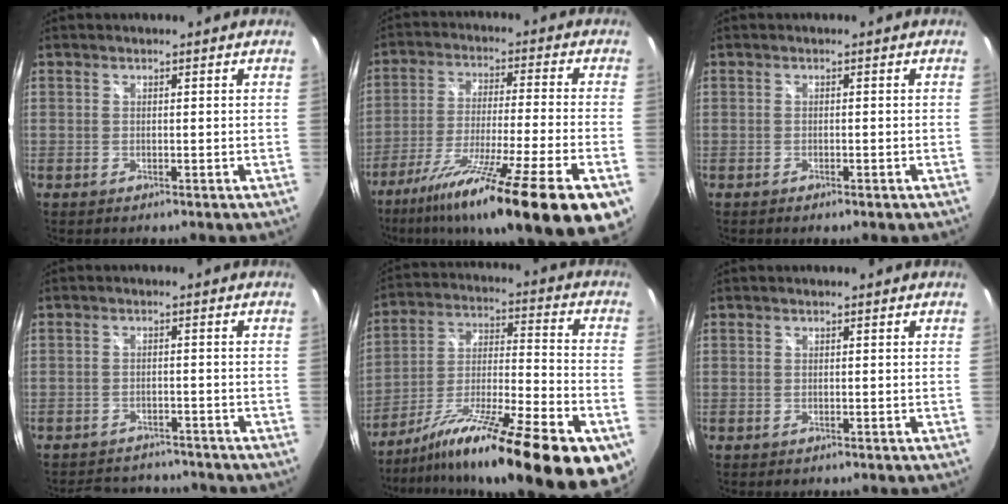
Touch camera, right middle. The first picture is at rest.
{"total": 23.5, "force": [-15.0, 0.6, 18.1], "torque": [-0.293, -0.068, -0.243]}
{"total": 1.5, "force": [-1.1, 0.6, 0.8], "torque": [-0.014, -0.006, -0.018]}
{"total": 9.6, "force": [-8.6, 3.5, 2.4], "torque": [-0.057, 0.009, -0.117]}
{"total": 27.0, "force": [-17.6, 4.9, 19.9], "torque": [-0.300, -0.034, -0.277]}
{"total": 0.0}